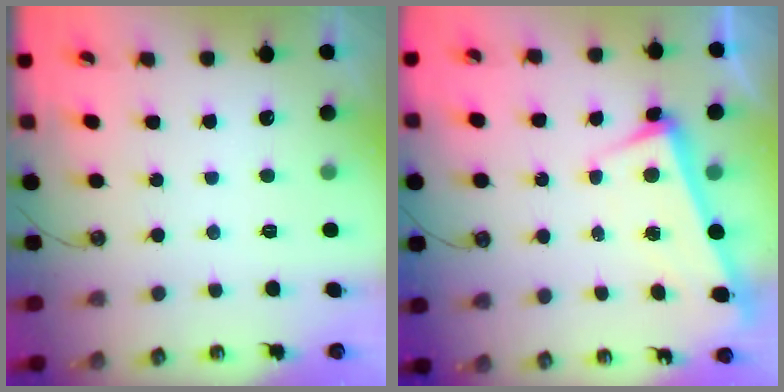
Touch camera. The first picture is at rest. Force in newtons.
{"total": 3.4, "press": 3.2, "slide": 1.0}